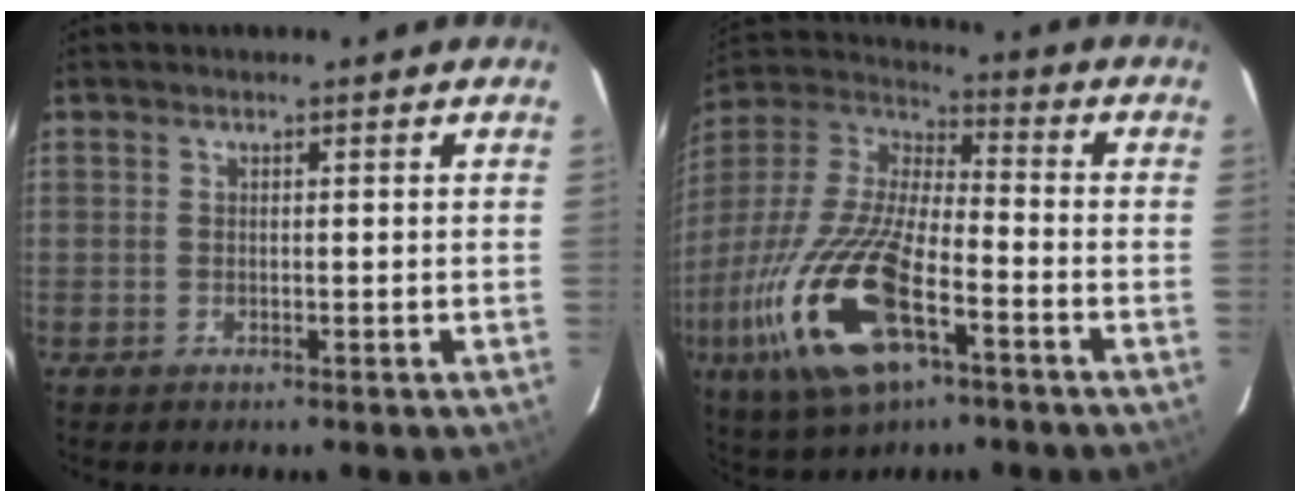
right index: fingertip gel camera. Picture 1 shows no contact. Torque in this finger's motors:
{"motor_torque": [1.75, -0.40, 1.06, 0.21]}